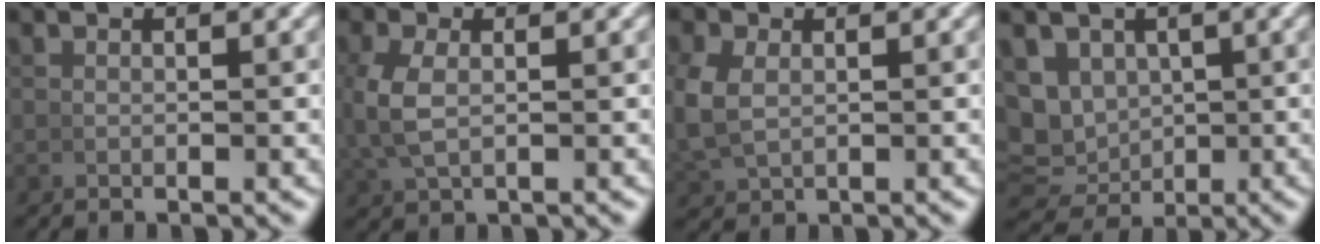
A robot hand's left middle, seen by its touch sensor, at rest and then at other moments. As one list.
[{"total": 3.1, "force": [0.3, 1.7, 2.5], "torque": [-0.071, -0.001, 0.014]}, {"total": 3.3, "force": [0.5, 2.6, 1.9], "torque": [-0.065, -0.011, 0.023]}, {"total": 8.4, "force": [0.0, 7.5, 3.7], "torque": [-0.100, -0.043, 0.019]}]